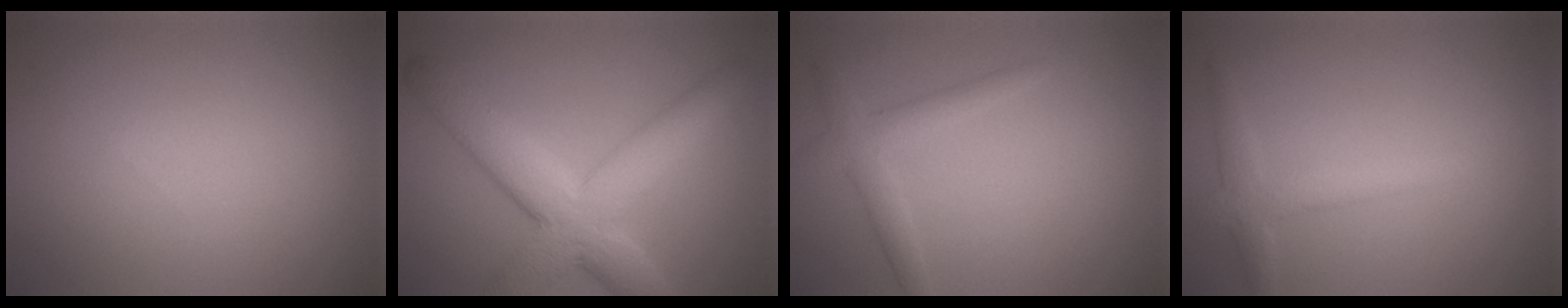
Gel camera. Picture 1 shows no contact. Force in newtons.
{"total": 7.8, "press": 7.8, "slide": 0.5}
{"total": 2.4, "press": 2.4, "slide": 0.1}
{"total": 2.8, "press": 2.8, "slide": 0.1}